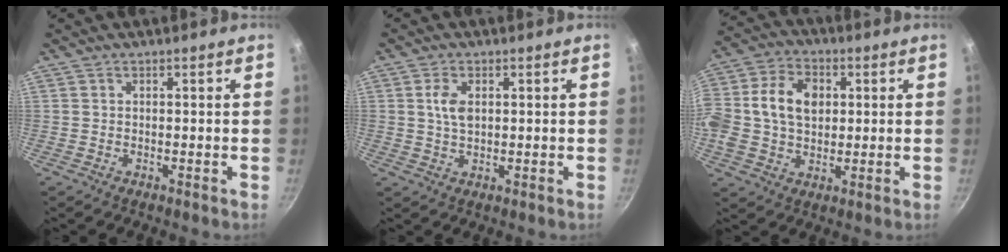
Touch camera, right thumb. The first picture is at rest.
{"total": 4.0, "force": [0.9, 2.4, 3.1], "torque": [-0.054, 0.000, 0.018]}
{"total": 15.2, "force": [1.9, 11.1, 10.2], "torque": [-0.188, 0.023, 0.020]}